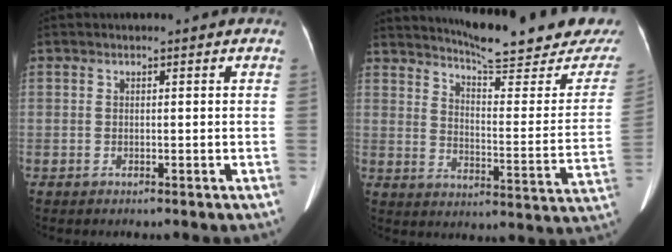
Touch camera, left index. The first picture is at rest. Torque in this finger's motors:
{"motor_torque": [0.79, -1.19, 0.28, 0.07]}